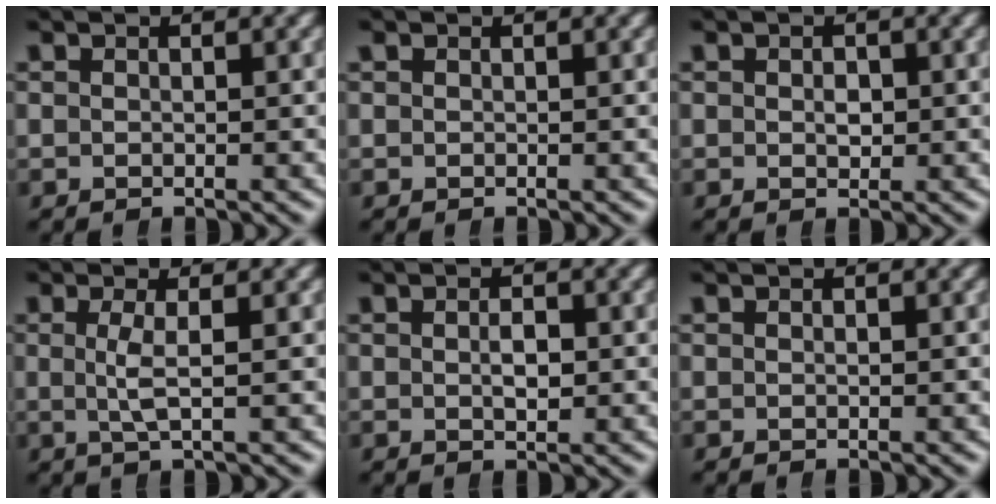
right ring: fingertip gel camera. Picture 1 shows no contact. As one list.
[{"total": 0.0}, {"total": 0.9, "force": [0.1, 0.7, 0.6], "torque": [-0.012, -0.002, 0.001]}, {"total": 2.0, "force": [0.0, -0.4, 2.0], "torque": [-0.049, -0.013, 0.007]}, {"total": 1.3, "force": [-0.1, 0.5, 1.2], "torque": [-0.022, -0.003, -0.004]}, {"total": 0.0}]